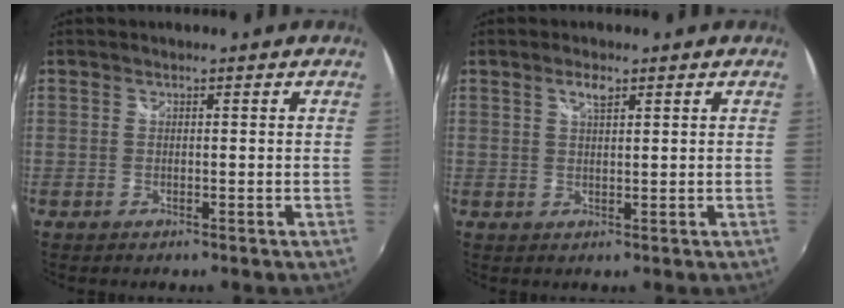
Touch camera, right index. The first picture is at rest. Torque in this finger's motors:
{"motor_torque": [0.17, -0.03, 0.11, 0.02]}